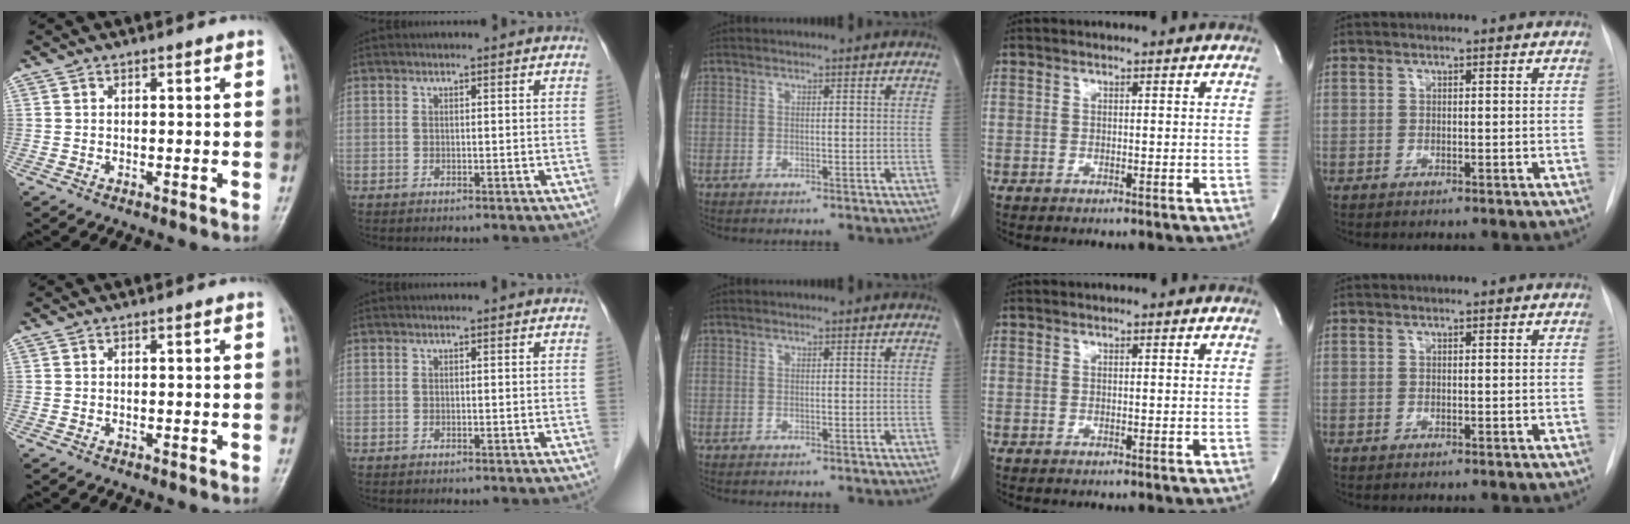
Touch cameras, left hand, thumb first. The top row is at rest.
{}